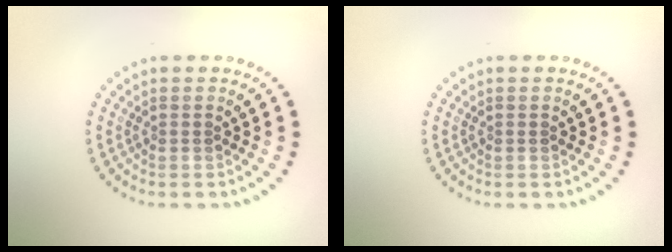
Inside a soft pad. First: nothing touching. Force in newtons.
{"total": 0.0}